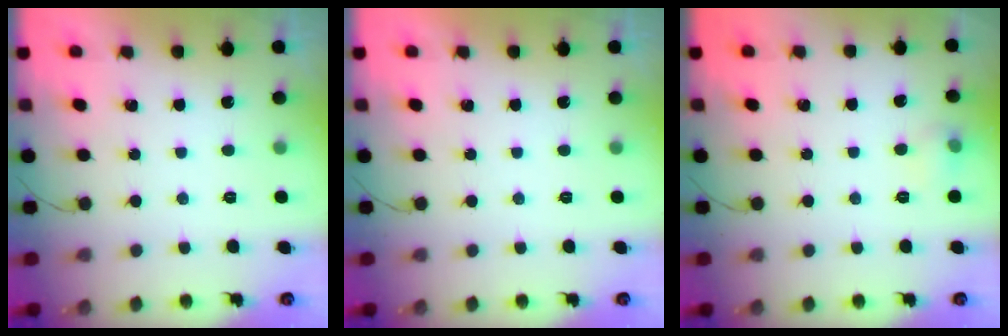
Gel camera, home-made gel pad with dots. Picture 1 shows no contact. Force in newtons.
{"total": 0.0}
{"total": 5.1, "press": 4.8, "slide": 1.8}